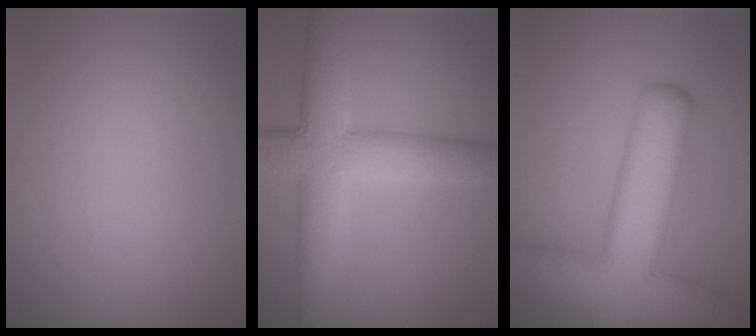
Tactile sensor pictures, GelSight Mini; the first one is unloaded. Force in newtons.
{"total": 8.5, "press": 8.5, "slide": 0.4}
{"total": 11.1, "press": 11.1, "slide": 0.7}